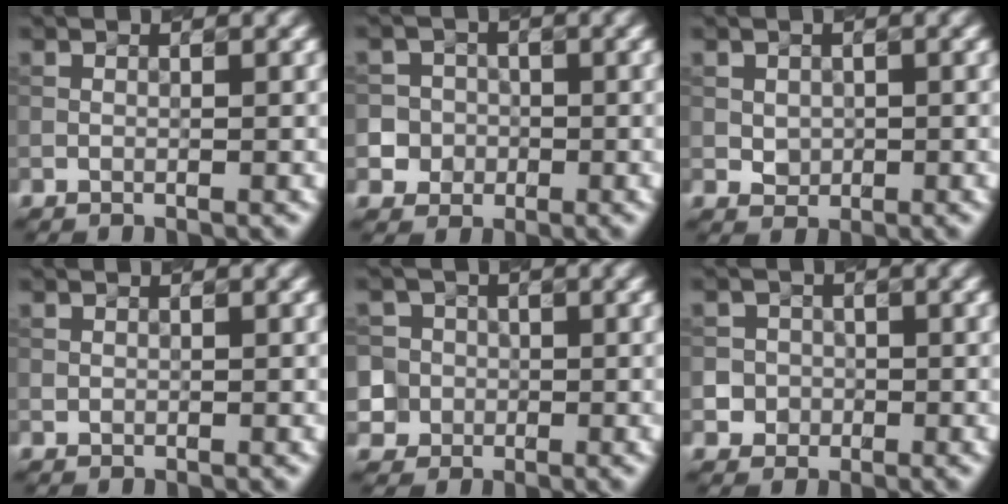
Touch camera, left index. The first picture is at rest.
{"total": 4.5, "force": [-1.0, 4.3, 0.6], "torque": [0.004, 0.019, -0.031]}
{"total": 1.4, "force": [0.1, 1.2, 0.7], "torque": [-0.016, 0.000, 0.005]}
{"total": 0.0}
{"total": 6.9, "force": [-0.4, 6.6, 1.9], "torque": [-0.046, 0.029, -0.030]}
{"total": 3.3, "force": [-1.0, 3.1, 0.4], "torque": [0.015, 0.012, -0.028]}